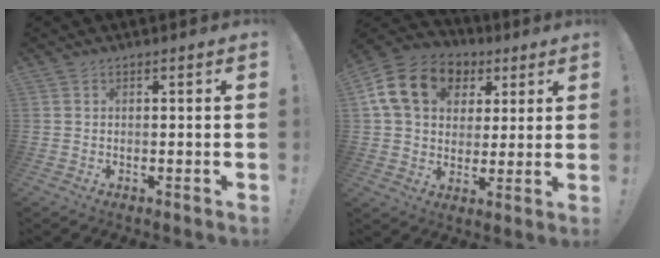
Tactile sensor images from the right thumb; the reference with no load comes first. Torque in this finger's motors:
{"motor_torque": [0.98, 1.57, 0.95, 0.16, 0.09]}